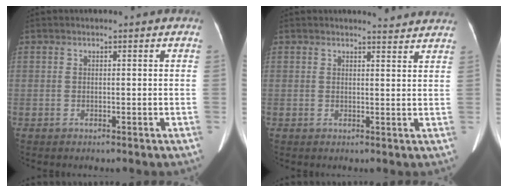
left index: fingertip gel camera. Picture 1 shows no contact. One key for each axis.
{"total": 3.2, "fx": 3.2, "fy": 0.0, "fz": 0.2, "tx": -0.008, "ty": -0.006, "tz": 0.028}